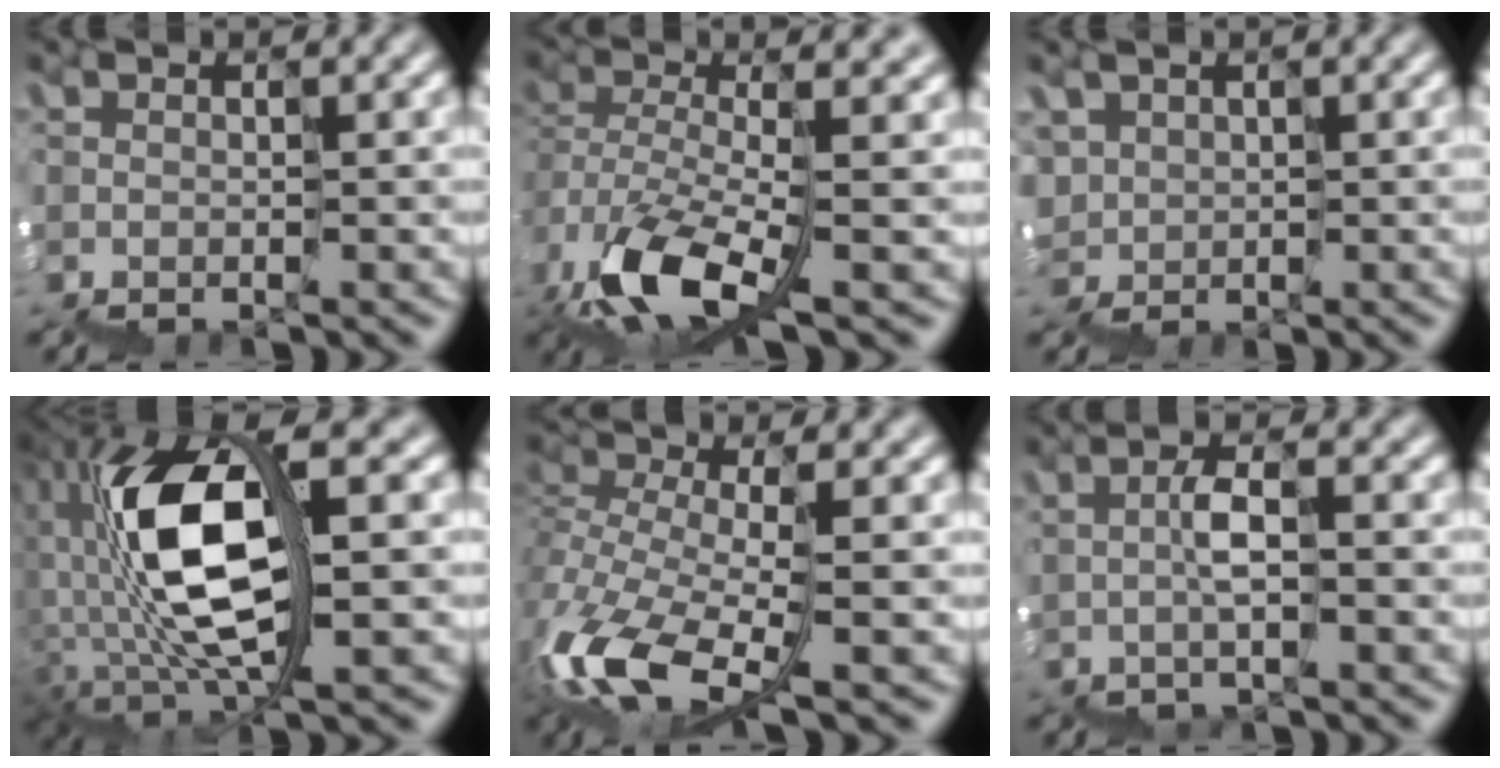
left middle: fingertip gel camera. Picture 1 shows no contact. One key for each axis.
{"total": 7.8, "fx": -1.5, "fy": 2.9, "fz": 7.1, "tx": -0.169, "ty": -0.010, "tz": -0.021}
{"total": 4.4, "fx": 2.2, "fy": 3.8, "fz": 0.6, "tx": -0.015, "ty": 0.033, "tz": 0.000}
{"total": 9.7, "fx": 0.6, "fy": 2.8, "fz": 9.2, "tx": -0.193, "ty": 0.019, "tz": 0.011}
{"total": 7.7, "fx": -3.1, "fy": 2.8, "fz": 6.4, "tx": -0.165, "ty": -0.014, "tz": -0.059}
{"total": 1.9, "fx": 1.2, "fy": -1.2, "fz": 0.8, "tx": -0.024, "ty": 0.010, "tz": 0.027}